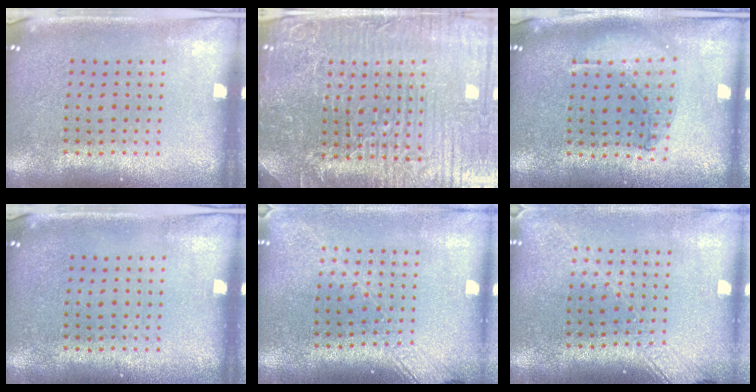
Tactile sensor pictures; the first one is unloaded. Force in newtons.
{"total": 6.2, "press": 5.6, "slide": 2.5}
{"total": 1.0, "press": 0.9, "slide": 0.3}
{"total": 0.0}
{"total": 2.0, "press": 1.5, "slide": 1.3}
{"total": 2.0, "press": 1.5, "slide": 1.3}